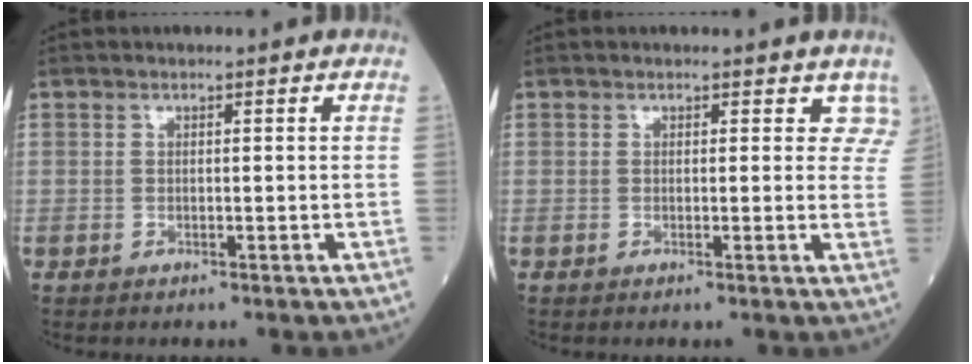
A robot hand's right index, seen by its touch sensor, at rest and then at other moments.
{"total": 3.5, "force": [2.6, 2.1, 1.0], "torque": [0.015, -0.001, 0.013]}